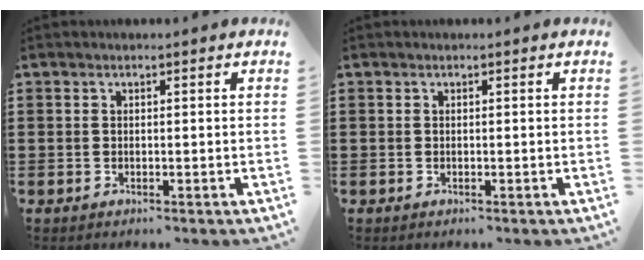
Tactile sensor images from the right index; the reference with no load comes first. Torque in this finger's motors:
{"motor_torque": [-0.01, 0.00, 0.01, -0.01]}